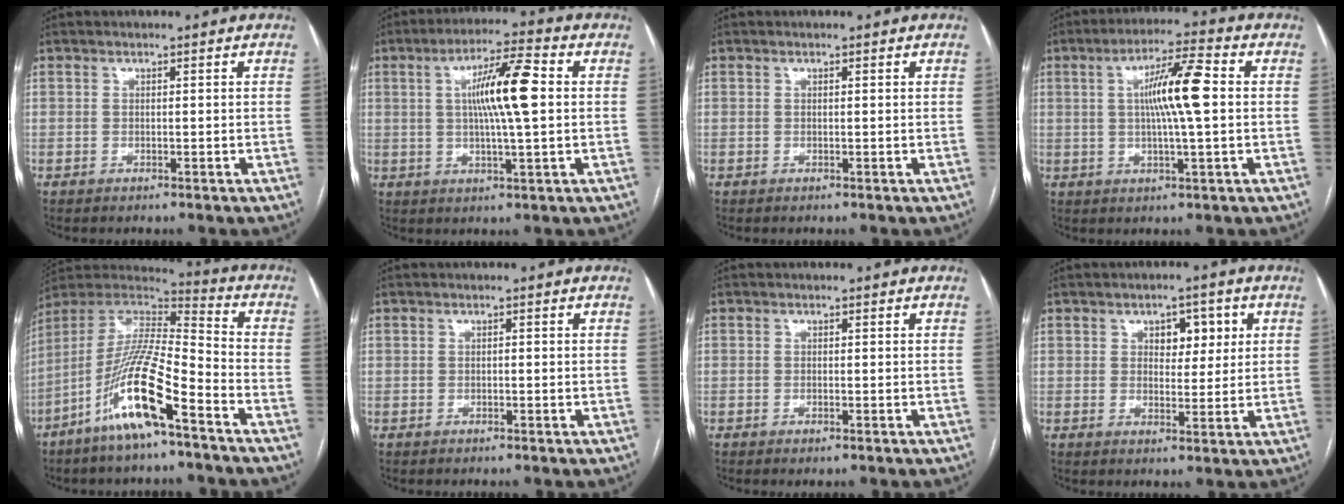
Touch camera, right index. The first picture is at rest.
{"total": 10.4, "force": [1.5, 0.7, 10.3], "torque": [-0.179, 0.011, 0.023]}
{"total": 0.0}
{"total": 9.5, "force": [1.1, 0.5, 9.5], "torque": [-0.166, 0.010, 0.016]}
{"total": 16.1, "force": [-8.5, 2.0, 13.5], "torque": [-0.270, -0.013, -0.160]}
{"total": 0.0}
{"total": 0.5, "force": [-0.3, 0.0, 0.4], "torque": [-0.004, -0.002, -0.003]}
{"total": 5.0, "force": [1.9, 2.9, 3.7], "torque": [-0.040, 0.009, 0.028]}